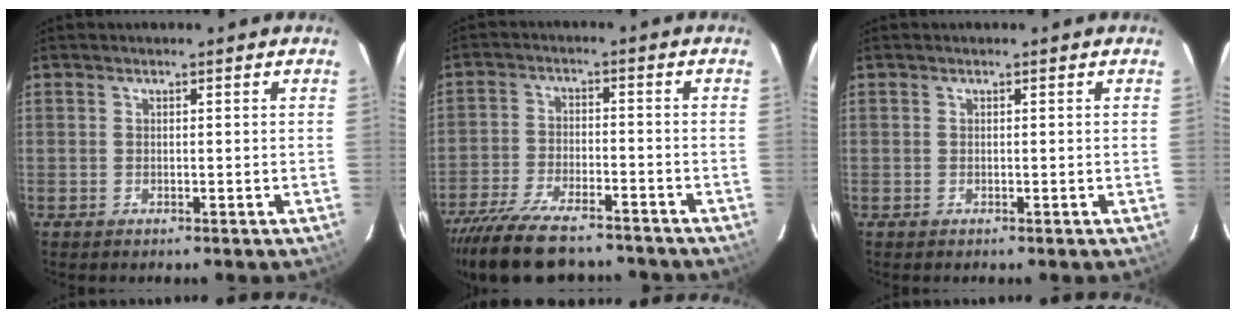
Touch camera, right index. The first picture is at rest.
{"total": 16.3, "force": [-13.5, 5.2, 7.5], "torque": [-0.163, -0.020, -0.221]}
{"total": 0.0}